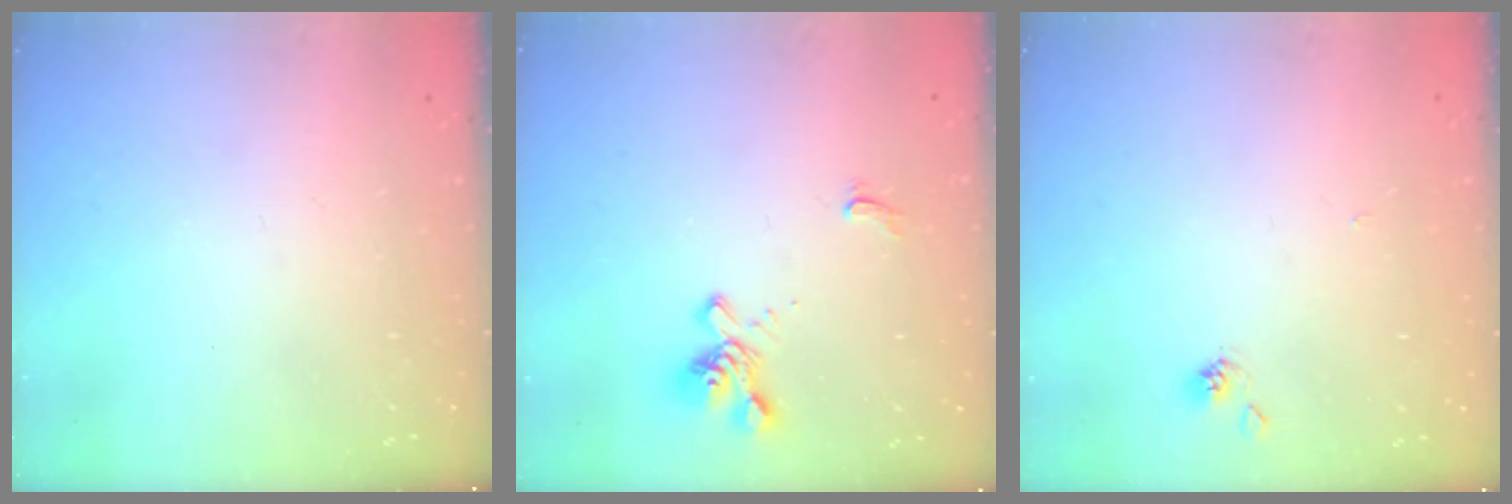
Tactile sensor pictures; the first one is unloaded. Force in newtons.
{"total": 1.7, "press": 1.1, "slide": 1.3}
{"total": 1.8, "press": 1.8, "slide": 0.1}